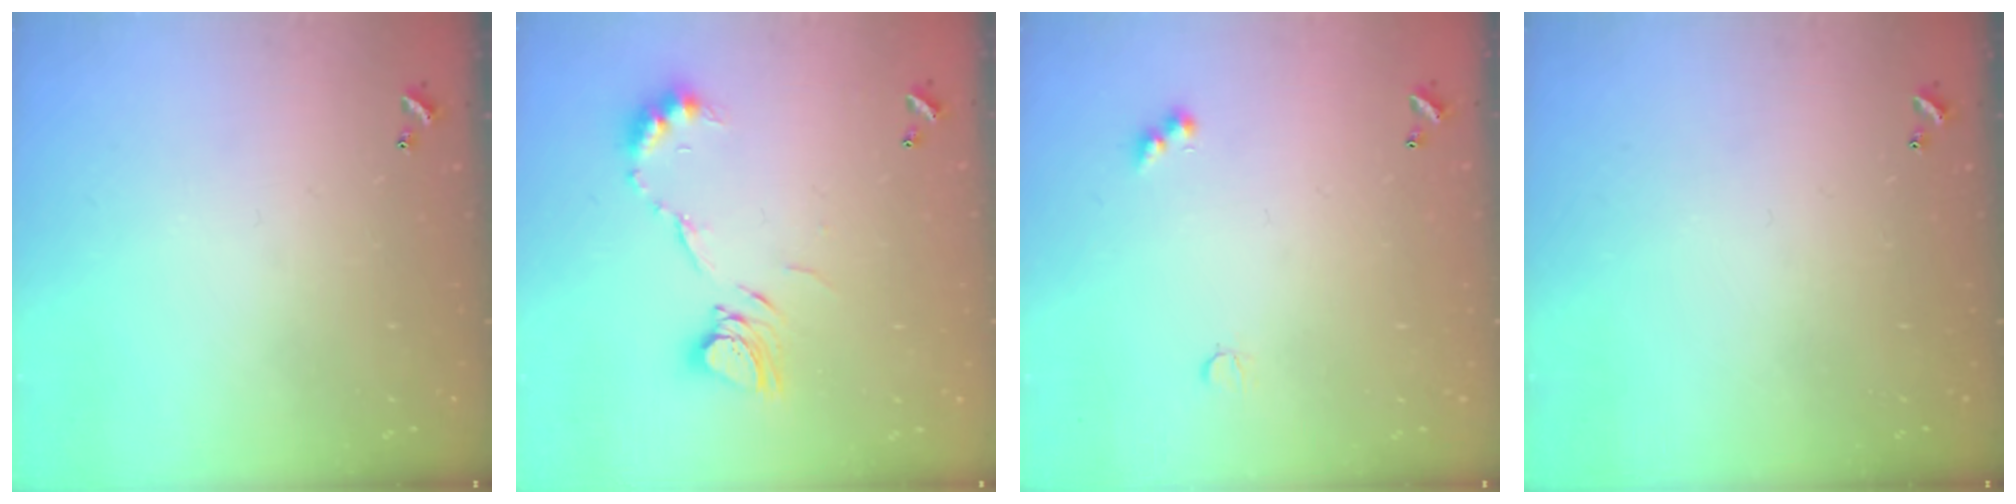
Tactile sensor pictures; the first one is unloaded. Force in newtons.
{"total": 10.3, "press": 10.3, "slide": 1.1}
{"total": 2.9, "press": 2.8, "slide": 0.6}
{"total": 0.0}